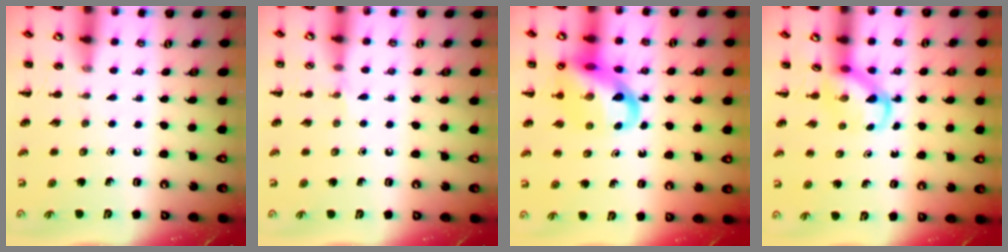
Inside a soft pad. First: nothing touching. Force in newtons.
{"total": 3.7, "press": 3.5, "slide": 1.3}
{"total": 15.2, "press": 14.8, "slide": 3.0}
{"total": 3.5, "press": 3.3, "slide": 1.2}